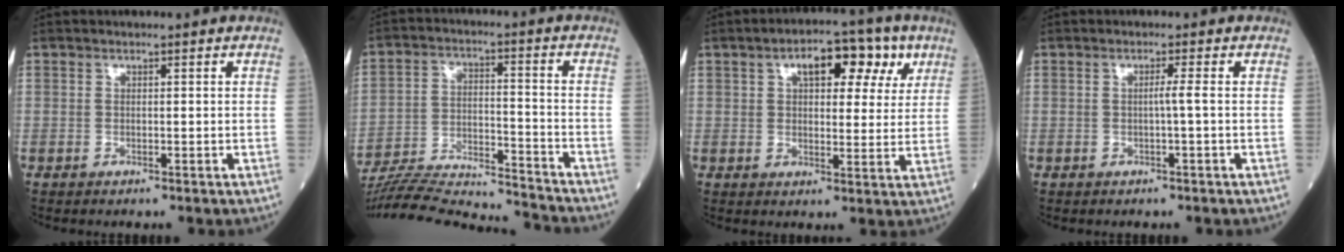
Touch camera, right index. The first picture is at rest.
{"total": 19.6, "force": [-18.9, 1.0, 5.1], "torque": [-0.116, -0.003, -0.298]}
{"total": 9.9, "force": [4.7, 4.6, 7.4], "torque": [-0.099, 0.025, 0.064]}
{"total": 1.2, "force": [-0.2, -0.5, 1.1], "torque": [-0.014, 0.002, -0.007]}